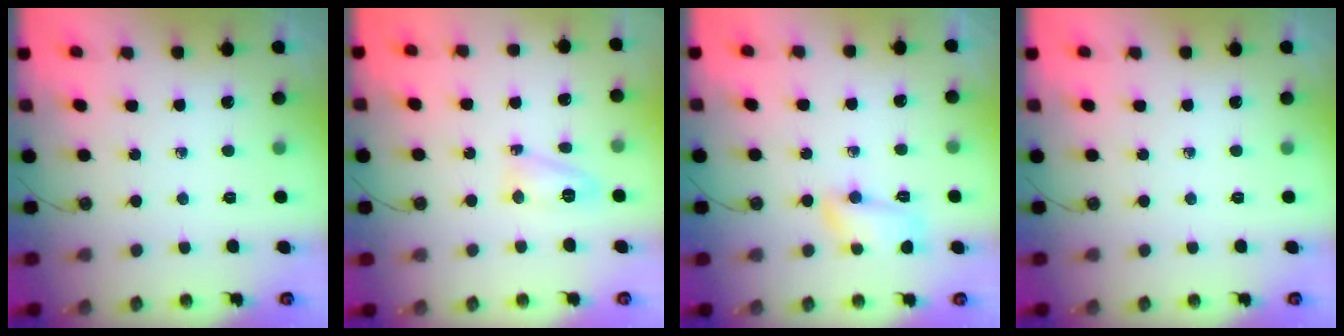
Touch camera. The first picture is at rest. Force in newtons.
{"total": 7.0, "press": 7.0, "slide": 0.4}
{"total": 9.6, "press": 7.5, "slide": 6.1}
{"total": 0.0}